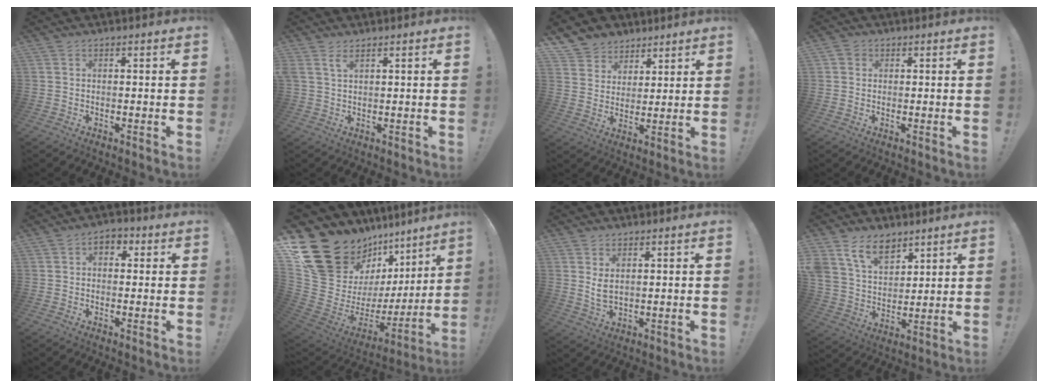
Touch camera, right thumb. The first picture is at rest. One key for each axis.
{"total": 2.5, "fx": 1.5, "fy": 0.6, "fz": 1.9, "tx": -0.039, "ty": -0.003, "tz": 0.027}
{"total": 7.7, "fx": 5.2, "fy": 5.7, "fz": 0.4, "tx": -0.016, "ty": -0.041, "tz": 0.106}
{"total": 1.7, "fx": 0.6, "fy": 1.5, "fz": 0.4, "tx": -0.001, "ty": 0.000, "tz": 0.009}
{"total": 4.5, "fx": 0.9, "fy": 3.4, "fz": 2.9, "tx": -0.034, "ty": 0.005, "tz": 0.014}
{"total": 23.3, "fx": 11.8, "fy": 13.9, "fz": 14.6, "tx": -0.208, "ty": -0.133, "tz": 0.281}
{"total": 4.4, "fx": 1.8, "fy": 2.0, "fz": 3.5, "tx": -0.059, "ty": -0.016, "tz": 0.030}
{"total": 12.5, "fx": 8.3, "fy": 7.5, "fz": 5.5, "tx": -0.112, "ty": -0.038, "tz": 0.162}